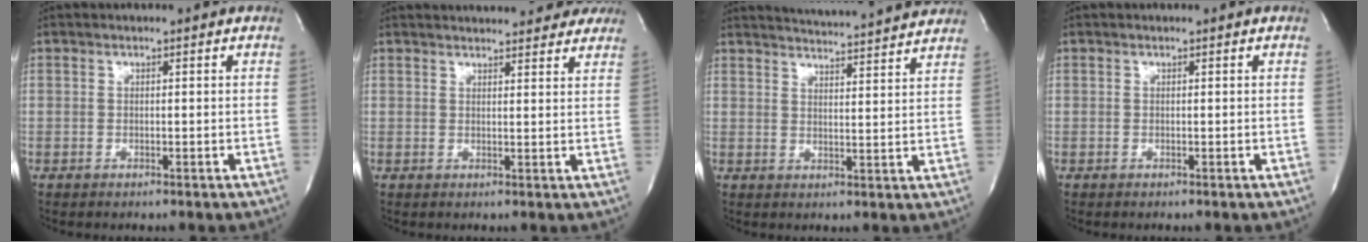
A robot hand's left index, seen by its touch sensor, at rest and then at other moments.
{"total": 16.3, "force": [15.3, 3.3, 4.7], "torque": [-0.060, 0.015, 0.178]}
{"total": 15.8, "force": [15.0, -0.1, 4.7], "torque": [-0.083, -0.015, 0.192]}
{"total": 0.0}